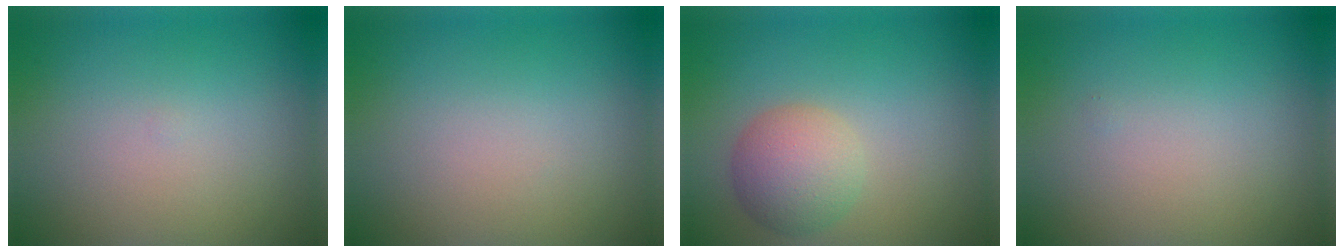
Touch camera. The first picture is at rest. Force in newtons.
{"total": 0.0}
{"total": 3.9, "press": 3.9, "slide": 0.1}
{"total": 0.0}